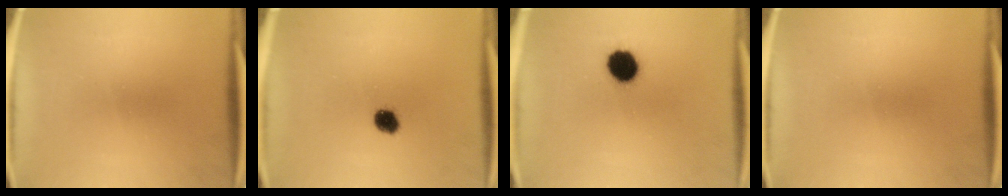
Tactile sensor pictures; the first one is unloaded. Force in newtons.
{"total": 4.0}
{"total": 8.9}
{"total": 0.0}